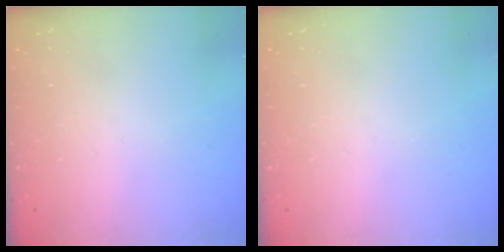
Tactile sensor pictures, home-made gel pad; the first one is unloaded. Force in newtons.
{"total": 0.0}